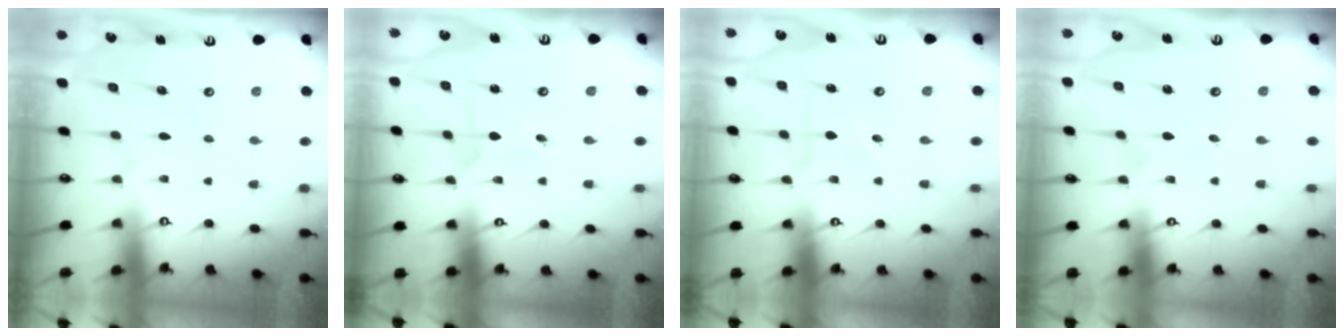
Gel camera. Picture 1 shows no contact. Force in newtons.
{"total": 1.1, "press": 1.1, "slide": 0.1}
{"total": 1.8, "press": 1.8, "slide": 0.1}
{"total": 1.0, "press": 1.0, "slide": 0.0}